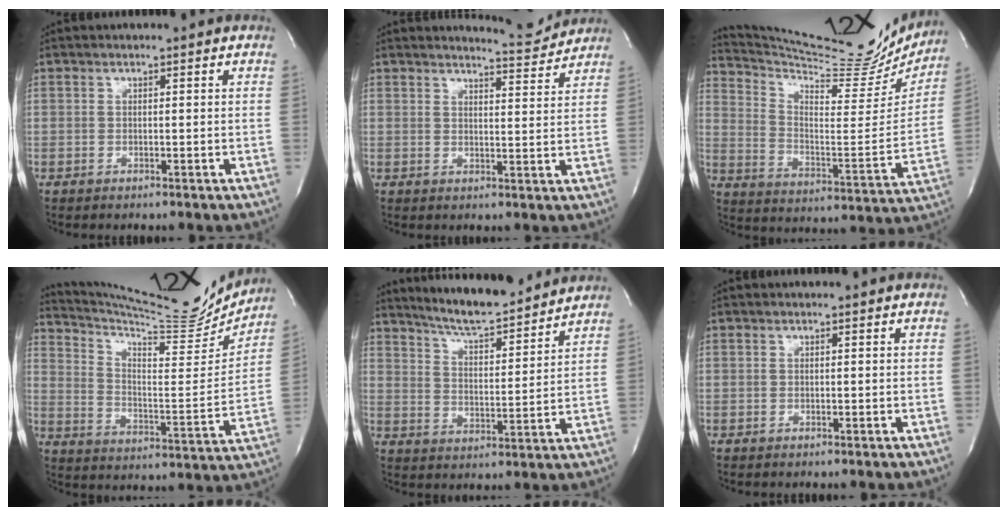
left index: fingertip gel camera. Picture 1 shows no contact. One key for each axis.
{"total": 4.5, "fx": 4.4, "fy": -0.4, "fz": -0.7, "tx": -0.002, "ty": -0.027, "tz": 0.056}
{"total": 24.4, "fx": 22.7, "fy": 3.1, "fz": 8.2, "tx": -0.137, "ty": -0.076, "tz": 0.313}
{"total": 22.3, "fx": 20.9, "fy": 1.6, "fz": 7.8, "tx": -0.136, "ty": -0.065, "tz": 0.296}
{"total": 13.7, "fx": 12.6, "fy": 1.2, "fz": 5.2, "tx": -0.089, "ty": -0.005, "tz": 0.196}
{"total": 0.0}